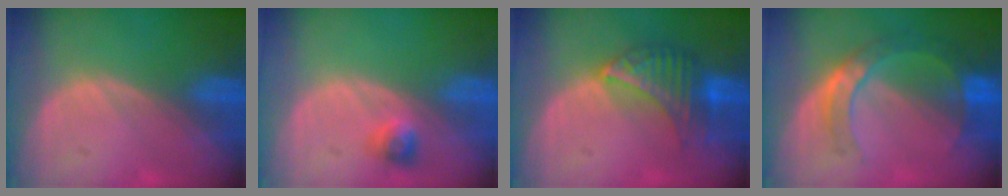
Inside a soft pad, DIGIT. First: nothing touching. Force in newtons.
{"total": 2.3, "press": 2.2, "slide": 0.7}
{"total": 6.8, "press": 6.6, "slide": 1.4}
{"total": 7.1, "press": 6.5, "slide": 2.9}